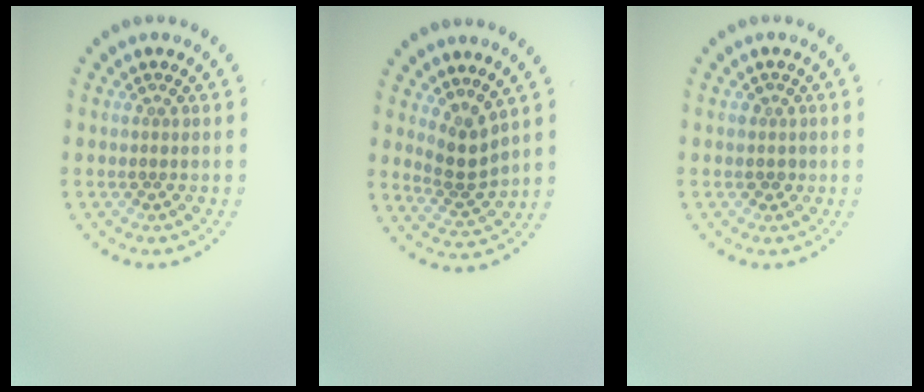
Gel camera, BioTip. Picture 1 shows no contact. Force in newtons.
{"total": 2.7, "press": 2.1, "slide": 1.7}
{"total": 0.9, "press": 0.8, "slide": 0.4}